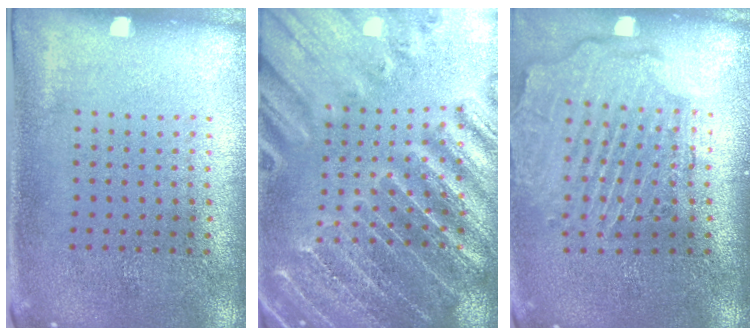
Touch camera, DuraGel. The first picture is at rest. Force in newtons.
{"total": 3.9, "press": 3.7, "slide": 1.1}
{"total": 2.6, "press": 2.2, "slide": 1.4}